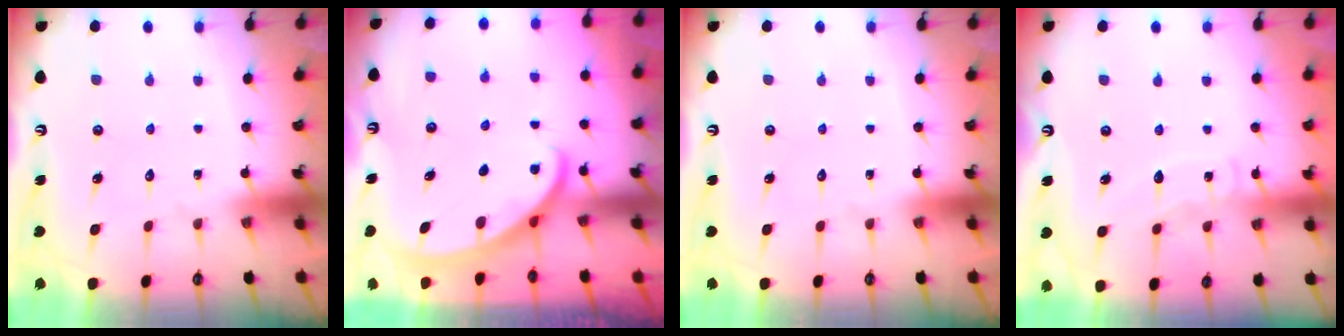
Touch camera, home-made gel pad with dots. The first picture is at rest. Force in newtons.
{"total": 2.9, "press": 2.9, "slide": 0.1}
{"total": 0.0}
{"total": 6.7, "press": 6.7, "slide": 0.6}